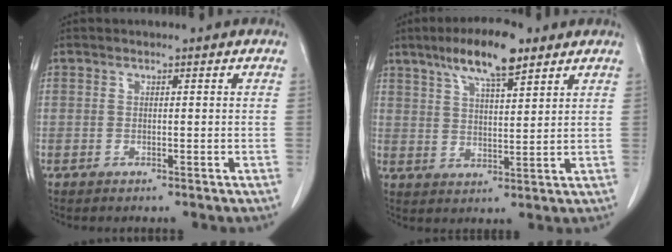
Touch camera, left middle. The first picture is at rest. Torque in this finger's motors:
{"motor_torque": [1.07, -0.88, 0.15, 0.04]}